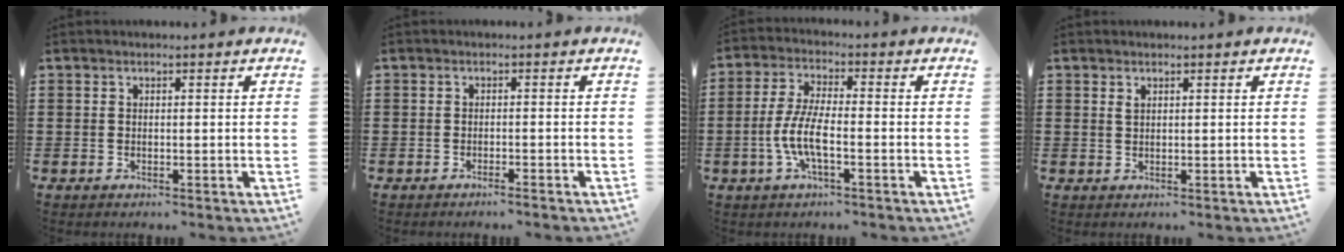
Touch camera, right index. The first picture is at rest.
{"total": 1.0, "force": [-1.0, -0.2, 0.2], "torque": [-0.004, -0.001, -0.019]}
{"total": 6.6, "force": [-2.2, 1.8, 5.9], "torque": [-0.142, -0.013, -0.050]}
{"total": 0.9, "force": [0.5, 0.4, 0.6], "torque": [-0.013, 0.002, 0.008]}